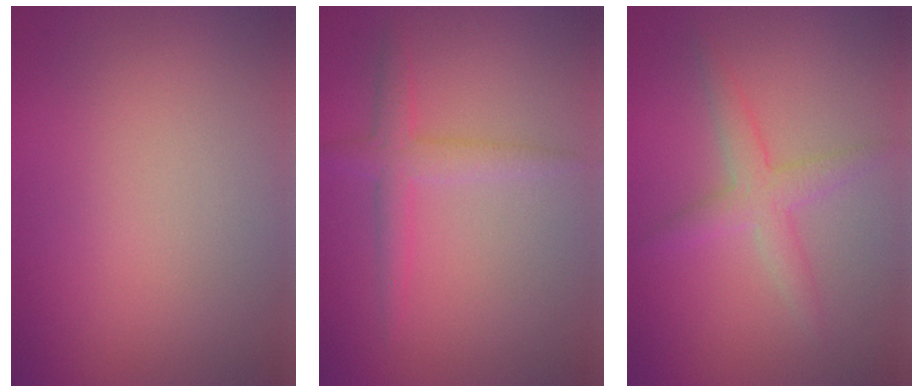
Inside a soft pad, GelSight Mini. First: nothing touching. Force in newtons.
{"total": 2.5, "press": 2.5, "slide": 0.1}
{"total": 2.7, "press": 2.7, "slide": 0.1}